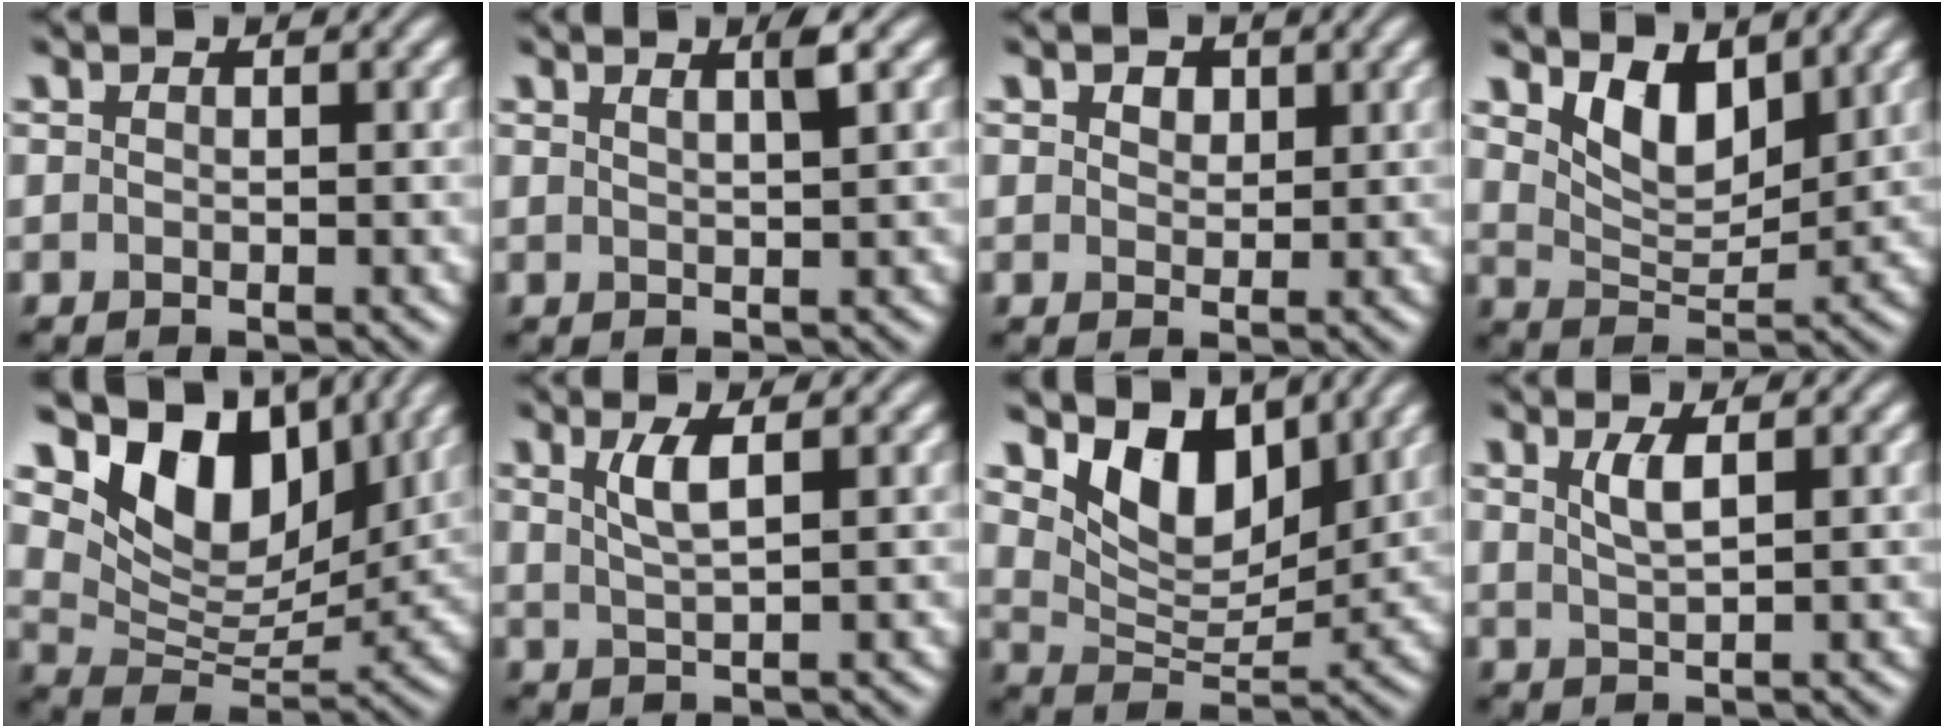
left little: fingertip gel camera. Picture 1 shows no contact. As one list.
[{"total": 1.8, "force": [0.9, 0.3, 1.5], "torque": [-0.019, 0.005, 0.012]}, {"total": 2.0, "force": [1.1, 1.2, 1.0], "torque": [-0.016, 0.004, 0.009]}, {"total": 4.4, "force": [2.6, 2.1, 2.9], "torque": [-0.063, -0.011, 0.045]}, {"total": 9.6, "force": [5.5, 5.4, 5.6], "torque": [-0.095, -0.005, 0.096]}, {"total": 2.6, "force": [1.0, 0.6, 2.3], "torque": [-0.046, 0.000, 0.019]}, {"total": 6.3, "force": [3.8, 3.3, 3.9], "torque": [-0.075, -0.014, 0.063]}, {"total": 2.1, "force": [0.9, 0.5, 1.8], "torque": [-0.038, -0.001, 0.017]}]